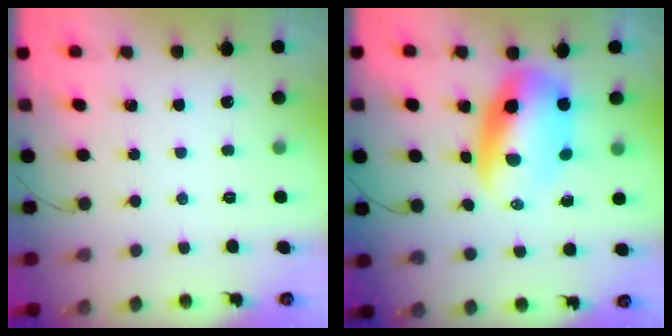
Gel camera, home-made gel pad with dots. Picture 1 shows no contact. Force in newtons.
{"total": 10.5, "press": 10.2, "slide": 2.4}